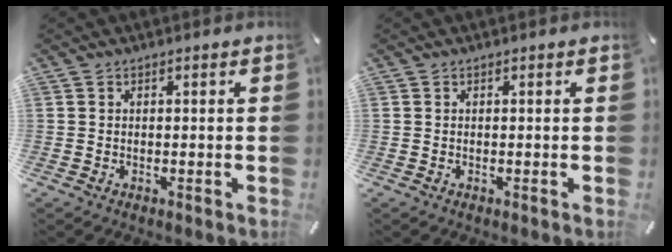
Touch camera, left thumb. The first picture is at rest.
{"total": 0.0}